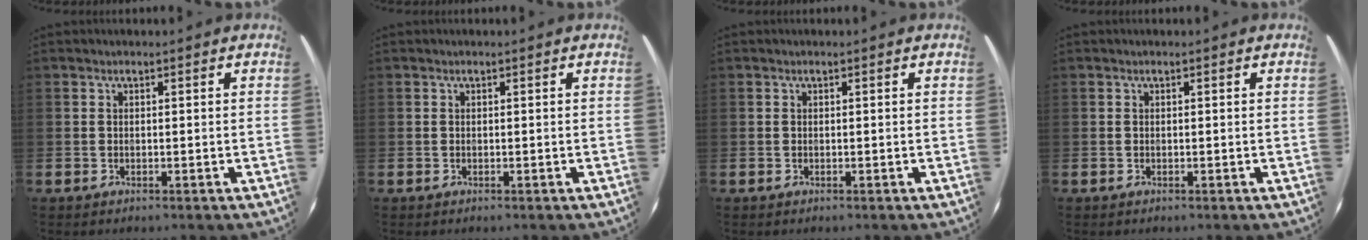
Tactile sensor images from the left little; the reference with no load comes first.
{"total": 0.0}
{"total": 0.0}
{"total": 0.0}